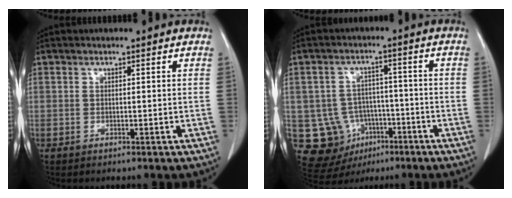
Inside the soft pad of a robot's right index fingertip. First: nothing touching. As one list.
[{"total": 10.7, "force": [-3.6, 9.7, 2.9], "torque": [-0.063, 0.024, -0.038]}]